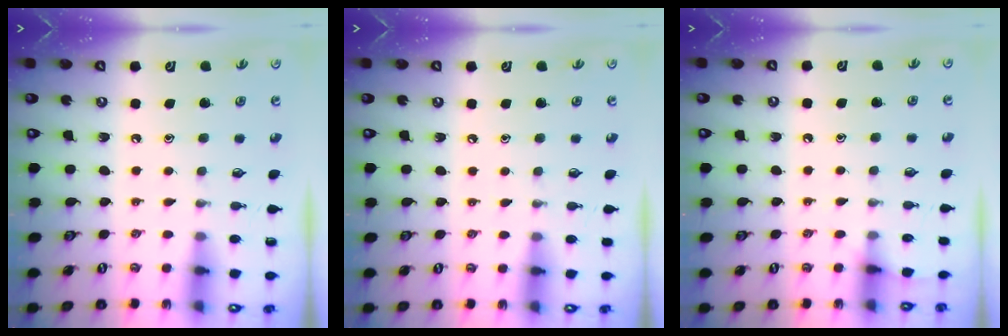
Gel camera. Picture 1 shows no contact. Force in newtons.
{"total": 3.3, "press": 3.3, "slide": 0.6}
{"total": 4.3, "press": 4.2, "slide": 0.6}